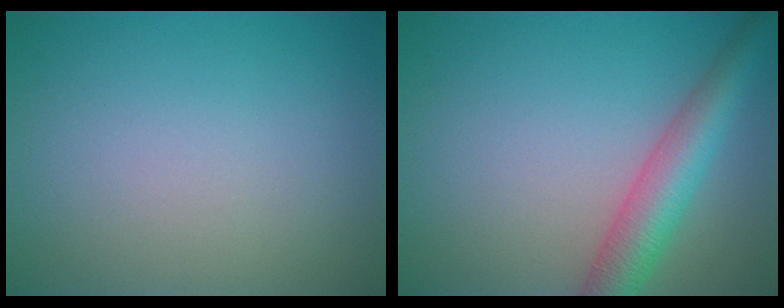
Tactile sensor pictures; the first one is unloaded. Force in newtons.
{"total": 5.1, "press": 5.1, "slide": 0.2}